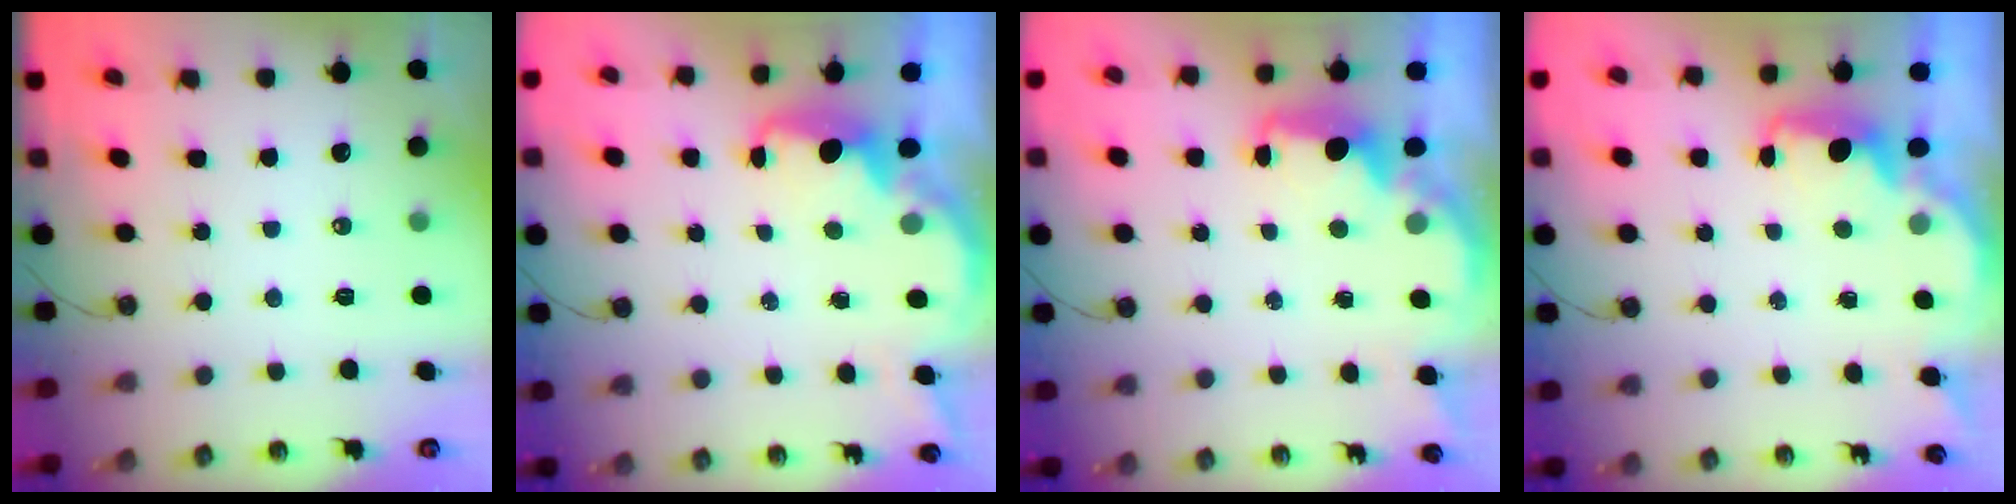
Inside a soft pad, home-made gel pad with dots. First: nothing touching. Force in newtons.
{"total": 2.4, "press": 2.3, "slide": 0.7}
{"total": 2.5, "press": 2.3, "slide": 0.7}
{"total": 2.0, "press": 1.8, "slide": 0.8}